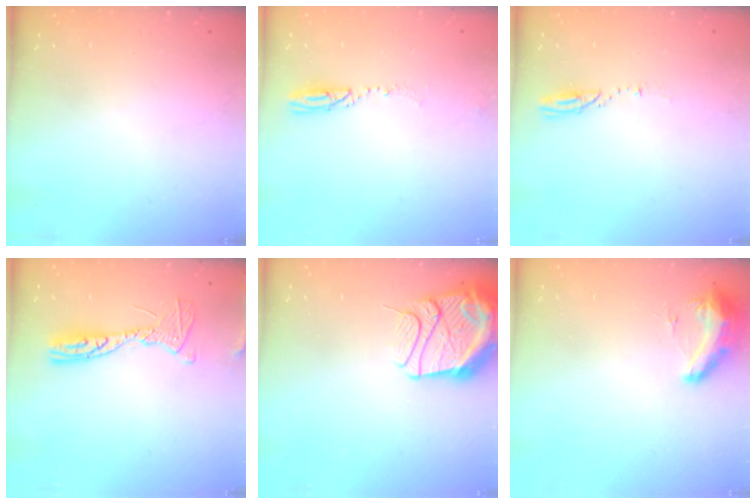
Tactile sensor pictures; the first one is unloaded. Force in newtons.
{"total": 3.3, "press": 3.2, "slide": 0.8}
{"total": 3.2, "press": 3.2, "slide": 0.4}
{"total": 12.0, "press": 11.9, "slide": 1.1}
{"total": 14.8, "press": 14.7, "slide": 1.7}
{"total": 16.9, "press": 11.4, "slide": 12.5}